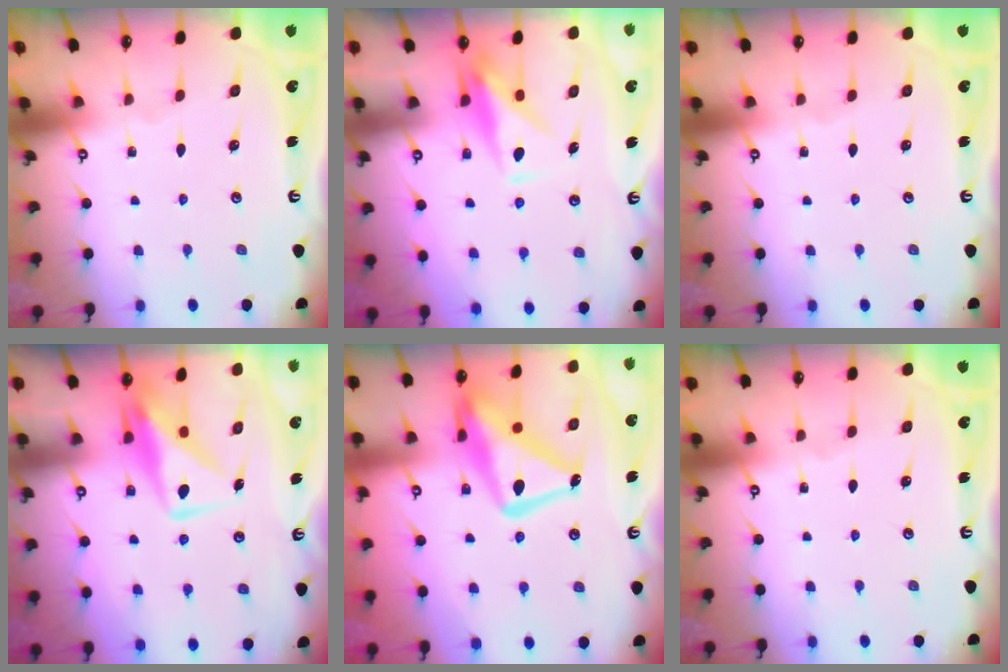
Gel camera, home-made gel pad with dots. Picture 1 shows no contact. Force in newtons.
{"total": 9.1, "press": 9.1, "slide": 0.2}
{"total": 0.0}
{"total": 9.5, "press": 9.4, "slide": 0.7}
{"total": 17.5, "press": 17.4, "slide": 1.6}
{"total": 0.0}